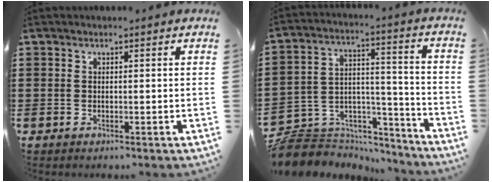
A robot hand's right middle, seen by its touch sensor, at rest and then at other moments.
{"total": 7.0, "force": [-6.4, 2.8, 0.3], "torque": [-0.020, 0.004, -0.129]}